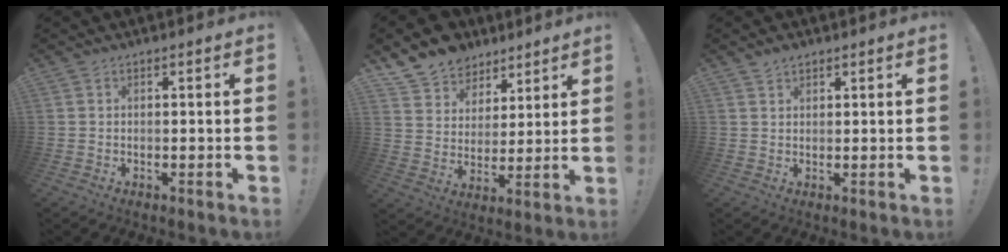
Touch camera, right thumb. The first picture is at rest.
{"total": 10.5, "force": [7.6, 7.1, 1.3], "torque": [-0.023, -0.063, 0.151]}
{"total": 1.8, "force": [1.5, 0.9, 0.4], "torque": [-0.004, -0.008, 0.028]}